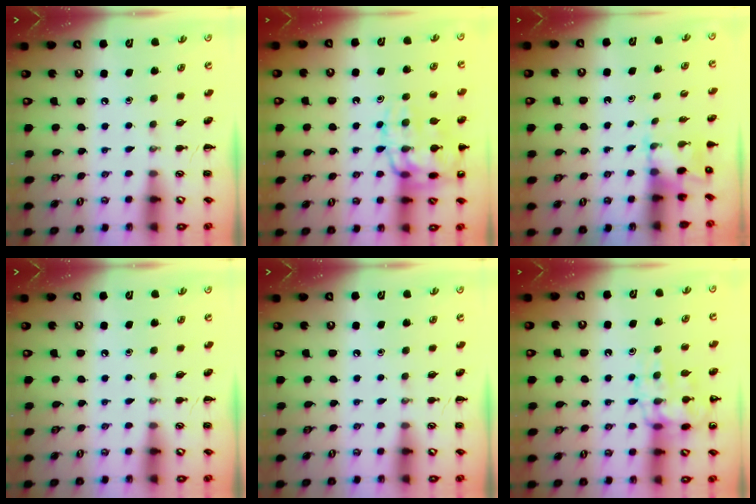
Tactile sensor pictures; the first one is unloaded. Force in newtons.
{"total": 17.7, "press": 17.6, "slide": 1.9}
{"total": 2.4, "press": 2.3, "slide": 0.8}
{"total": 0.0}
{"total": 0.0}
{"total": 16.3, "press": 16.2, "slide": 2.1}